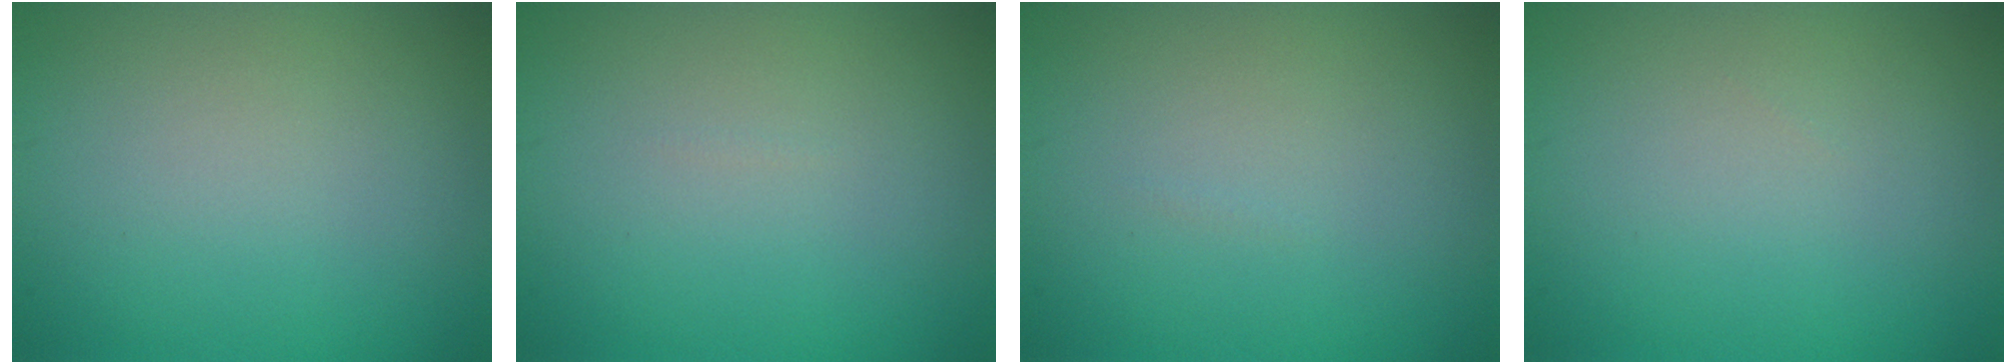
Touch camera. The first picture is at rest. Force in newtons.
{"total": 0.0}
{"total": 0.0}
{"total": 0.0}